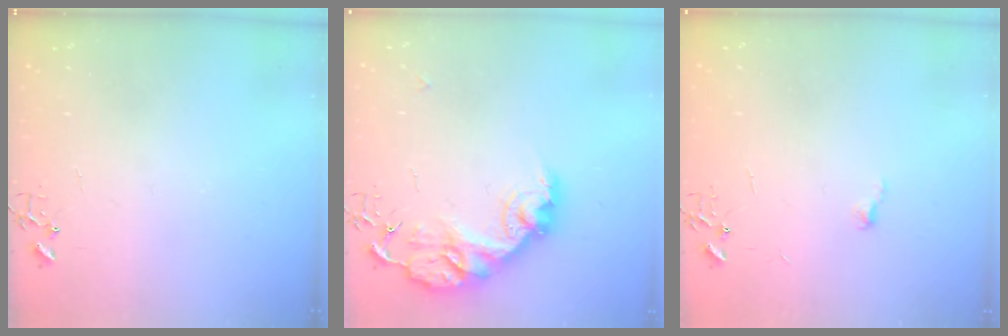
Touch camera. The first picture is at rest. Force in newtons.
{"total": 15.4, "press": 15.4, "slide": 1.1}
{"total": 3.3, "press": 3.3, "slide": 0.4}